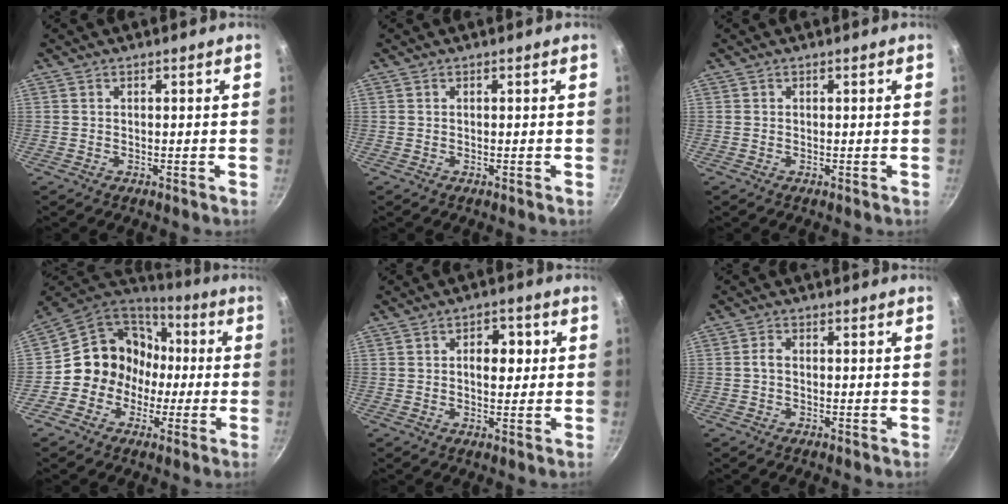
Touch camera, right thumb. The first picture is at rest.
{"total": 0.0}
{"total": 0.0}
{"total": 14.8, "force": [-1.1, 13.5, 5.9], "torque": [-0.045, 0.055, -0.028]}
{"total": 5.5, "force": [0.9, 3.5, 4.1], "torque": [-0.031, 0.003, 0.006]}
{"total": 1.7, "force": [-0.3, 1.0, 1.3], "torque": [-0.029, 0.009, -0.007]}